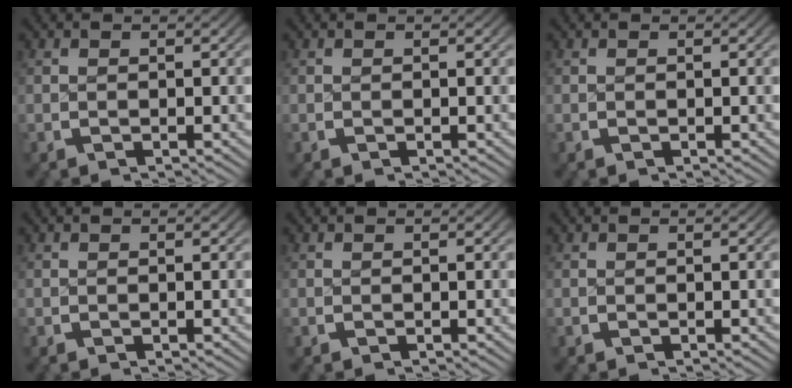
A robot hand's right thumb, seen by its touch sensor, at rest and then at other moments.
{"total": 0.0}
{"total": 0.0}
{"total": 0.0}
{"total": 0.0}
{"total": 0.0}